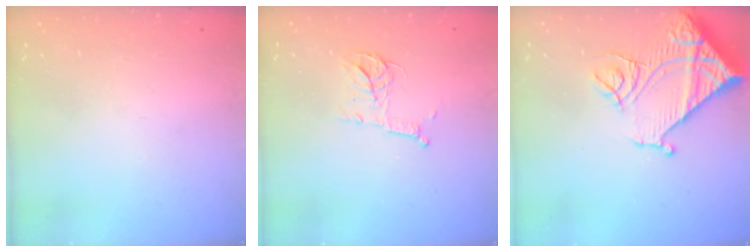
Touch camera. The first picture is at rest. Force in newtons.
{"total": 8.0, "press": 8.0, "slide": 0.3}
{"total": 16.9, "press": 16.9, "slide": 1.6}